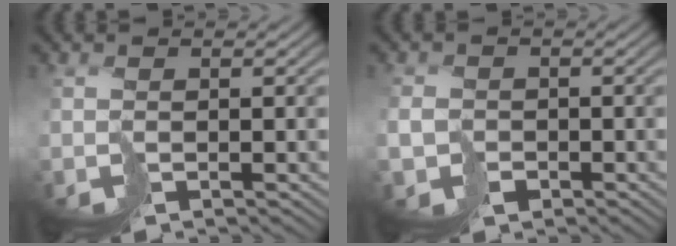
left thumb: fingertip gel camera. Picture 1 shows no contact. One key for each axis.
{"total": 1.9, "fx": -0.8, "fy": 1.7, "fz": 0.7, "tx": -0.014, "ty": 0.000, "tz": -0.020}